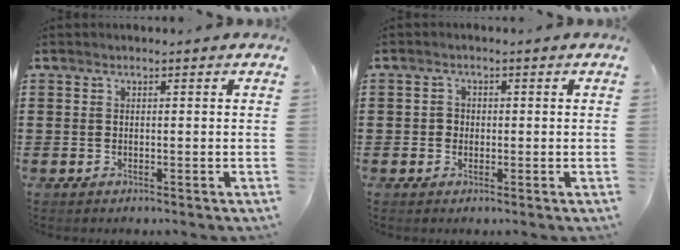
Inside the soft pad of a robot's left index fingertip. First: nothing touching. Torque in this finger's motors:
{"motor_torque": [0.28, 0.24, 0.05, 0.00]}